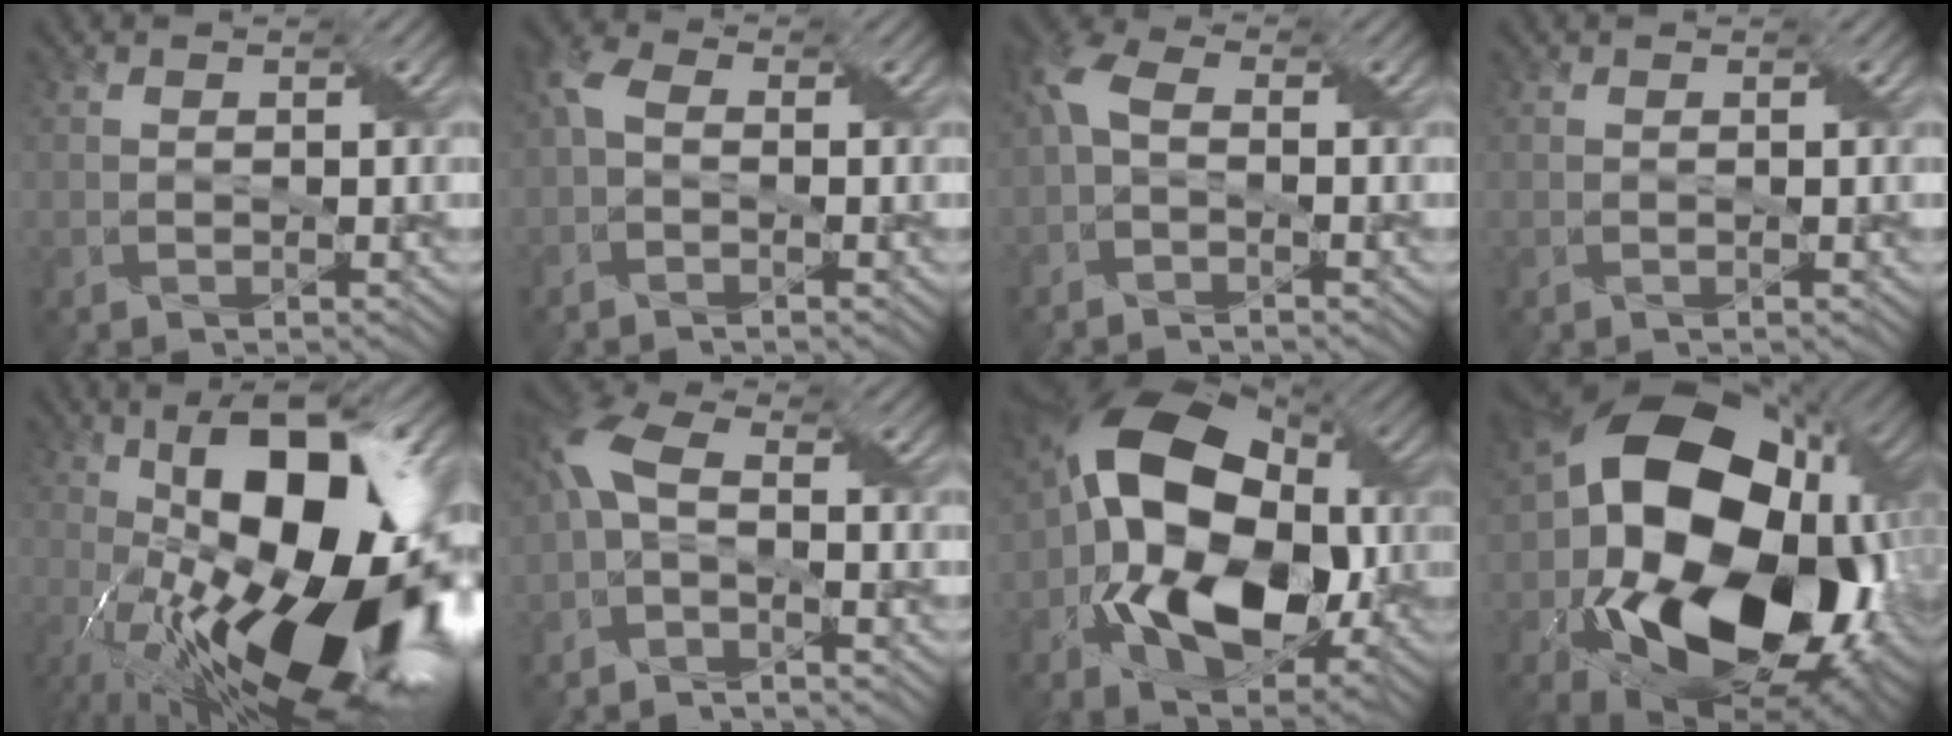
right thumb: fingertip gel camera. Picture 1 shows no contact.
{"total": 2.4, "force": [-0.5, 1.5, 1.9], "torque": [-0.066, 0.014, -0.027]}
{"total": 3.3, "force": [-1.0, 1.7, 2.7], "torque": [-0.088, 0.016, -0.038]}
{"total": 0.0}
{"total": 21.2, "force": [-2.9, 9.0, 19.0], "torque": [-0.314, 0.011, -0.066]}
{"total": 4.8, "force": [-2.0, 1.9, 3.9], "torque": [-0.112, 0.011, -0.061]}
{"total": 17.7, "force": [-2.2, 11.1, 13.6], "torque": [-0.260, -0.008, -0.049]}
{"total": 21.2, "force": [-3.1, 14.1, 15.5], "torque": [-0.347, -0.042, -0.033]}